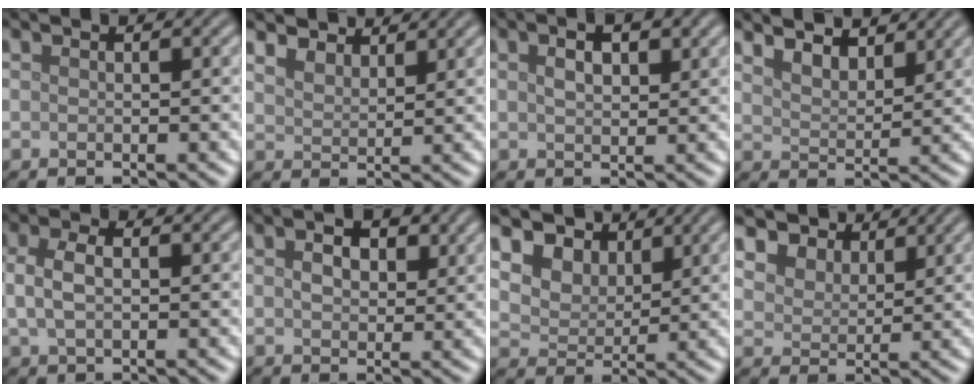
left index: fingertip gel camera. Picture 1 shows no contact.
{"total": 5.3, "force": [4.7, 1.9, 1.7], "torque": [-0.051, 0.004, 0.077]}
{"total": 3.1, "force": [1.3, 1.5, 2.4], "torque": [-0.039, 0.005, 0.023]}
{"total": 5.9, "force": [5.1, 1.8, 2.3], "torque": [-0.056, 0.011, 0.070]}
{"total": 2.9, "force": [0.4, 1.7, 2.3], "torque": [-0.055, 0.005, 0.004]}
{"total": 3.0, "force": [1.0, 1.9, 2.1], "torque": [-0.038, 0.002, 0.016]}
{"total": 8.0, "force": [4.8, 5.5, 3.2], "torque": [-0.084, 0.008, 0.082]}
{"total": 6.3, "force": [4.9, 3.5, 1.9], "torque": [-0.078, -0.003, 0.092]}